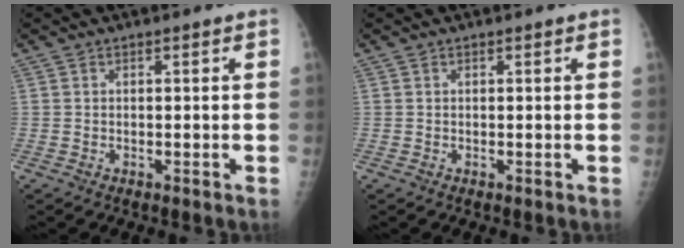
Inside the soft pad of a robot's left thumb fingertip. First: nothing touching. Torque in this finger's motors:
{"motor_torque": [-0.06, -0.29, 0.11, 0.04, 0.00]}